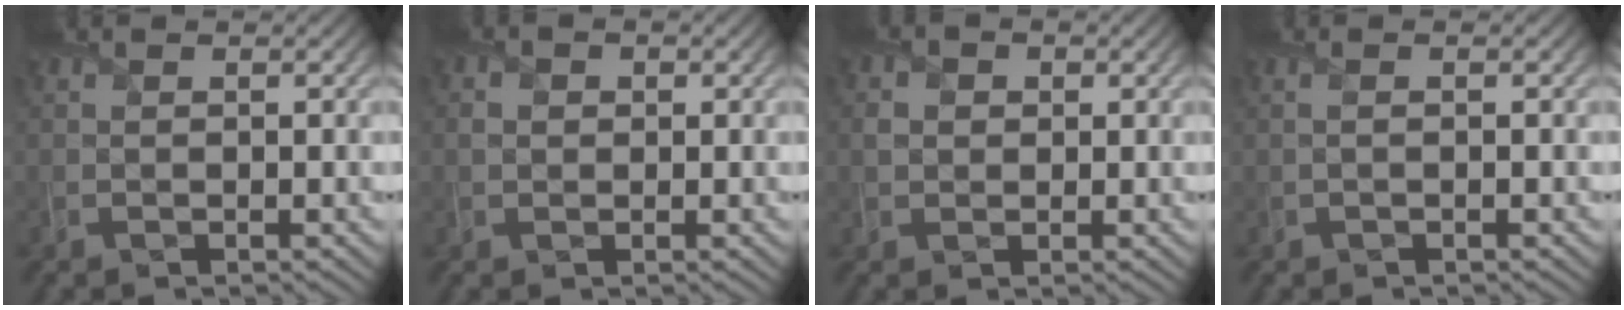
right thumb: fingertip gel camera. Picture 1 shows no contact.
{"total": 1.2, "force": [-0.1, 1.1, 0.5], "torque": [-0.015, -0.002, -0.003]}
{"total": 1.7, "force": [0.0, 1.5, 0.7], "torque": [-0.019, -0.002, -0.001]}
{"total": 0.7, "force": [-0.3, -0.3, 0.5], "torque": [-0.009, 0.001, -0.002]}